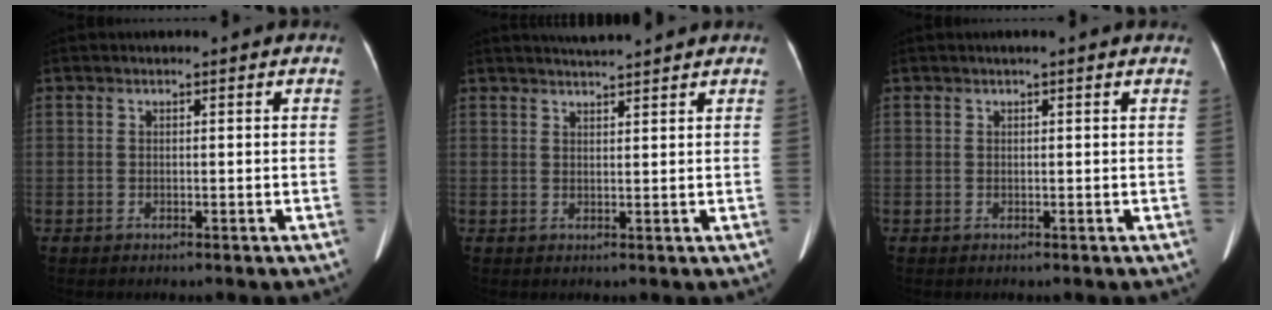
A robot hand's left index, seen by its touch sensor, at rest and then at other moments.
{"total": 3.6, "force": [3.4, -0.6, 1.0], "torque": [-0.015, 0.016, 0.055]}
{"total": 1.0, "force": [0.7, -0.1, 0.6], "torque": [-0.010, 0.011, 0.013]}